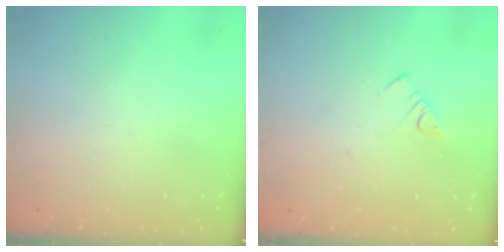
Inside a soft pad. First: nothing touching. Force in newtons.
{"total": 2.8, "press": 2.7, "slide": 0.4}